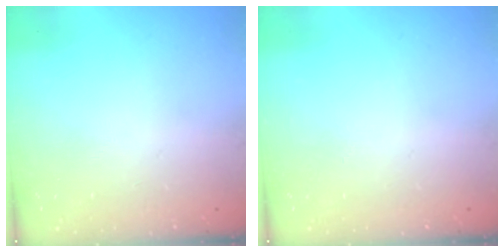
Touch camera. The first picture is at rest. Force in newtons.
{"total": 0.0}